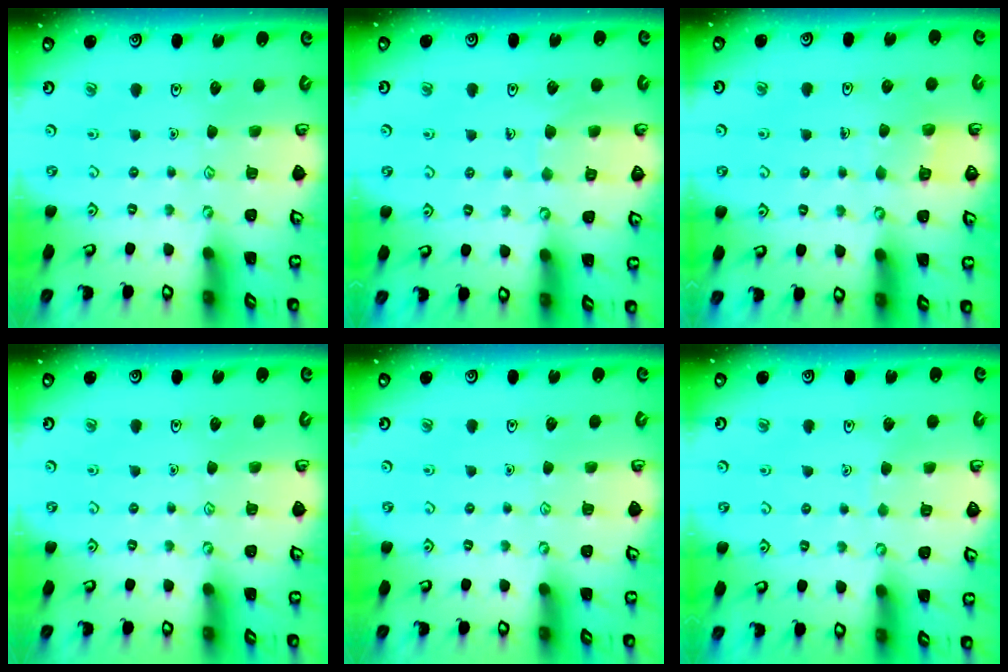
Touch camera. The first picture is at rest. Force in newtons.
{"total": 5.9, "press": 5.9, "slide": 0.5}
{"total": 3.8, "press": 3.8, "slide": 0.4}
{"total": 0.0}
{"total": 0.0}
{"total": 1.4, "press": 1.4, "slide": 0.1}